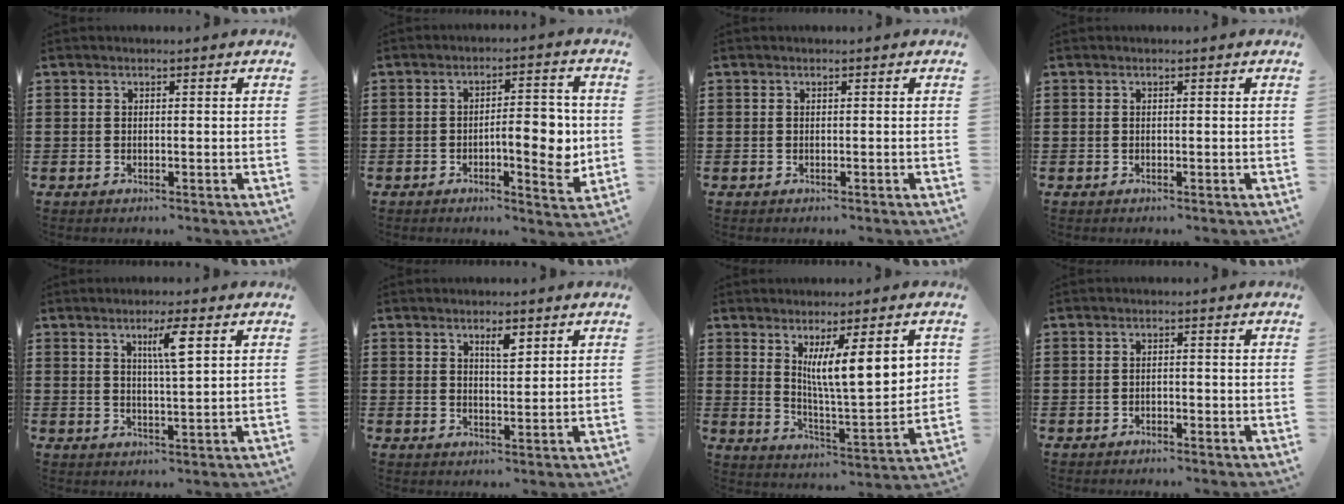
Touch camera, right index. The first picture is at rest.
{"total": 7.4, "force": [-0.9, 2.7, 6.8], "torque": [-0.086, -0.003, -0.022]}
{"total": 0.0}
{"total": 0.0}
{"total": 4.8, "force": [2.1, 0.5, 4.2], "torque": [-0.073, -0.001, 0.029]}
{"total": 2.8, "force": [1.8, 0.8, 2.0], "torque": [-0.036, 0.001, 0.029]}
{"total": 10.9, "force": [4.1, 2.1, 9.9], "torque": [-0.168, -0.013, 0.065]}
{"total": 1.0, "force": [-0.9, 0.4, 0.2], "torque": [-0.007, 0.000, -0.019]}